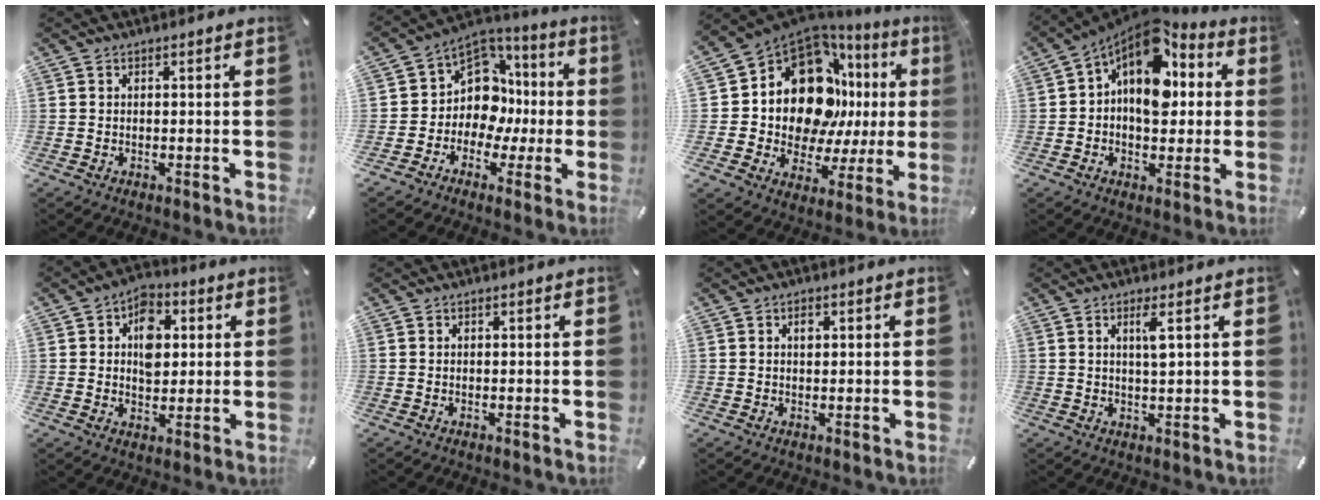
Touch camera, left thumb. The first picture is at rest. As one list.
[{"total": 12.1, "force": [0.2, 10.9, 5.1], "torque": [-0.106, -0.016, 0.012]}, {"total": 17.2, "force": [6.4, 11.6, 11.0], "torque": [-0.186, -0.066, 0.108]}, {"total": 14.0, "force": [4.6, 9.2, 9.5], "torque": [-0.157, -0.040, 0.081]}, {"total": 8.5, "force": [1.5, 6.6, 5.1], "torque": [-0.068, 0.004, 0.024]}, {"total": 0.0}, {"total": 1.4, "force": [0.4, 1.0, 0.9], "torque": [-0.005, -0.002, 0.004]}, {"total": 3.5, "force": [1.3, 0.3, 3.3], "torque": [-0.060, -0.003, 0.016]}]